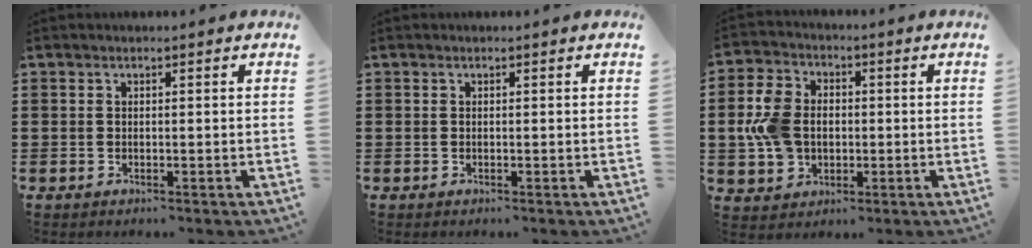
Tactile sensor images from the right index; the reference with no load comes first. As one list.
[{"total": 0.0}, {"total": 8.2, "force": [-0.3, 6.4, 5.2], "torque": [-0.141, 0.011, -0.011]}]